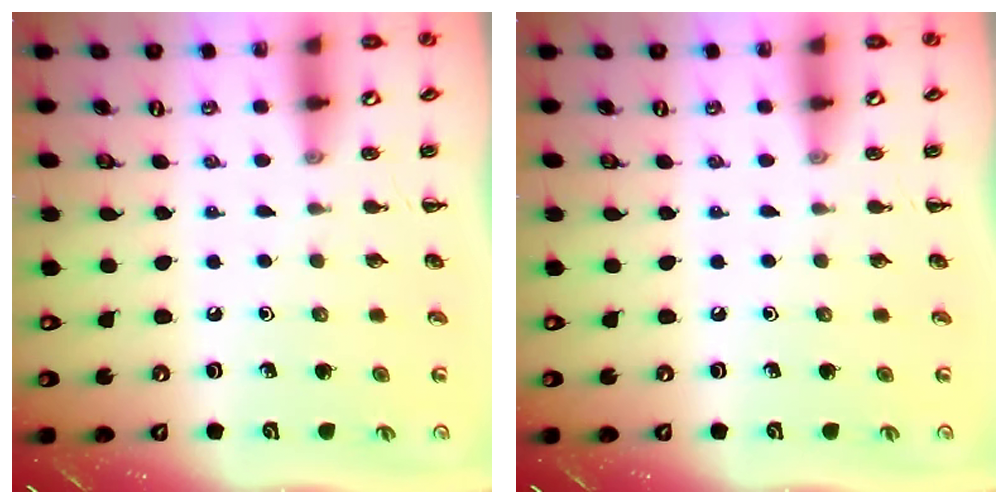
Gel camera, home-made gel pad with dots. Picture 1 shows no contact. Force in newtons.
{"total": 0.0}